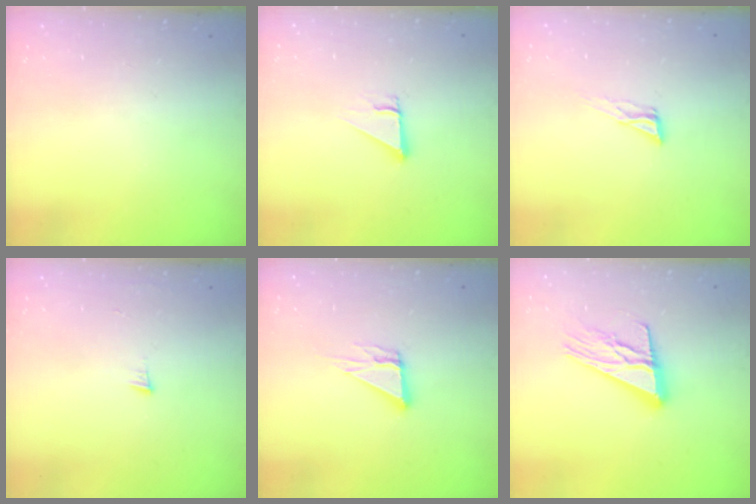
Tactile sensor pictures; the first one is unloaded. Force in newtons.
{"total": 2.5, "press": 2.5, "slide": 0.2}
{"total": 6.5, "press": 6.5, "slide": 0.4}
{"total": 3.2, "press": 3.2, "slide": 0.4}
{"total": 5.5, "press": 5.5, "slide": 0.3}
{"total": 13.9, "press": 13.9, "slide": 1.1}